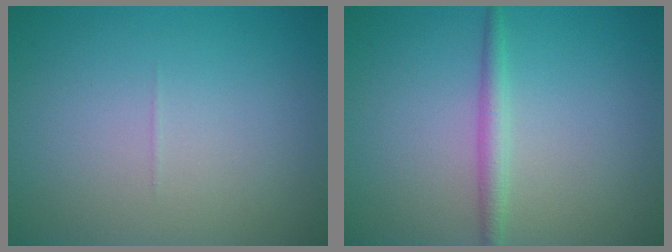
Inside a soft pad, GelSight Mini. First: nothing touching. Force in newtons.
{"total": 1.8, "press": 1.8, "slide": 0.0}